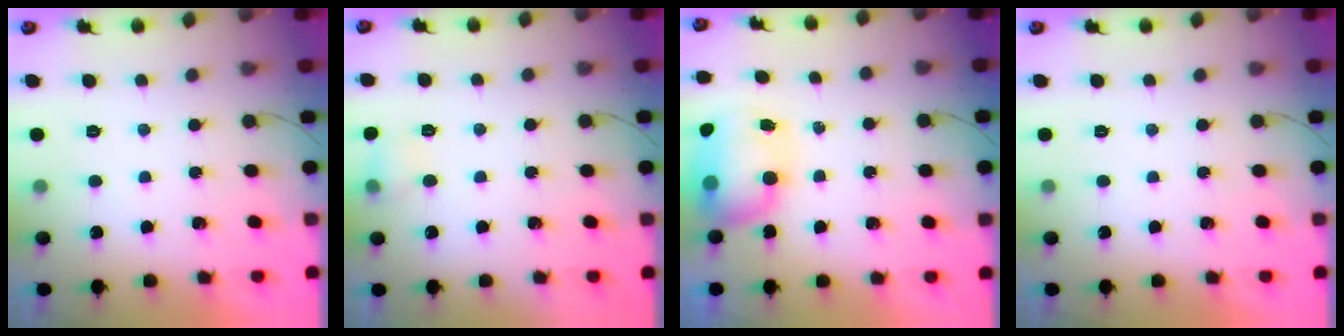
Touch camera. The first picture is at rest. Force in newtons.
{"total": 5.0, "press": 4.8, "slide": 1.4}
{"total": 7.9, "press": 7.8, "slide": 1.1}
{"total": 0.0}